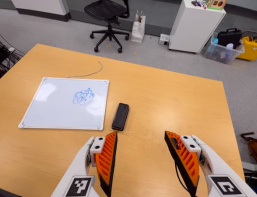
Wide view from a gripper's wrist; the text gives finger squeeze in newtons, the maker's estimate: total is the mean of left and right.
{"total": 0.0}